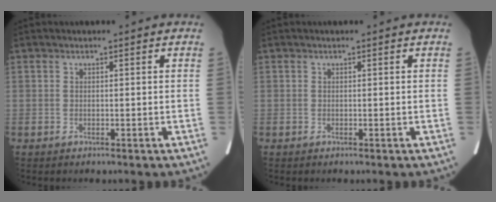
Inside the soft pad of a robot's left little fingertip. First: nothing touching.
{"total": 0.0}